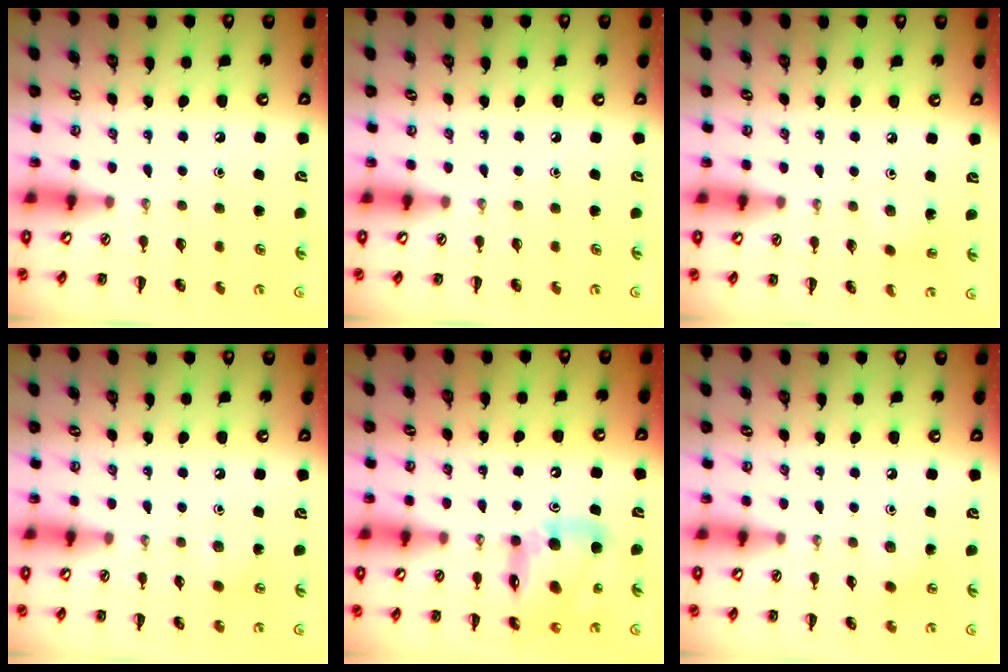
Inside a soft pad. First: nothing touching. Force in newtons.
{"total": 0.0}
{"total": 2.0, "press": 1.8, "slide": 0.7}
{"total": 3.5, "press": 3.4, "slide": 0.9}
{"total": 14.8, "press": 14.2, "slide": 4.0}
{"total": 3.8, "press": 3.7, "slide": 0.9}